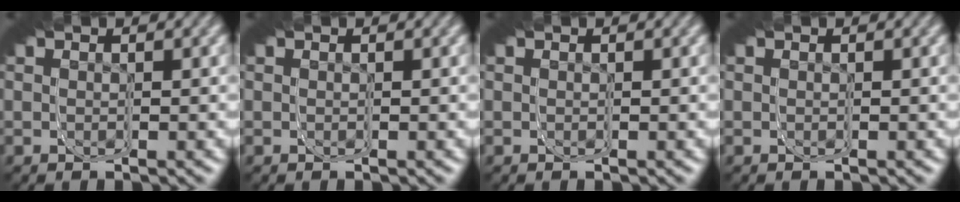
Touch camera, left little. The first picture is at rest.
{"total": 0.0}
{"total": 0.0}
{"total": 0.0}